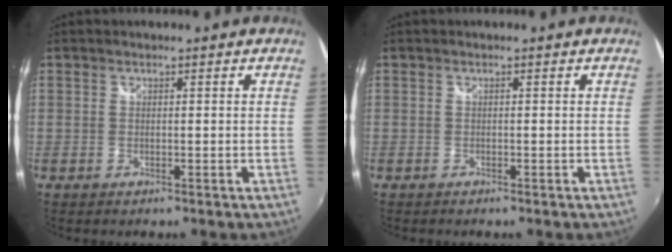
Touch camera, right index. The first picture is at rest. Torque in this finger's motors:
{"motor_torque": [-0.05, -0.23, 0.05, 0.01]}